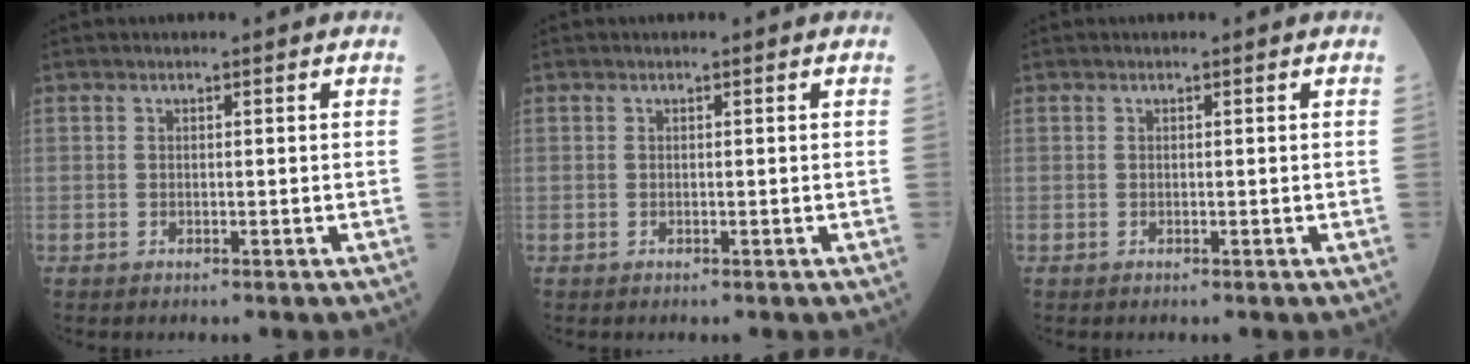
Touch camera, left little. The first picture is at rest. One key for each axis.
{"total": 0.0}
{"total": 0.0}